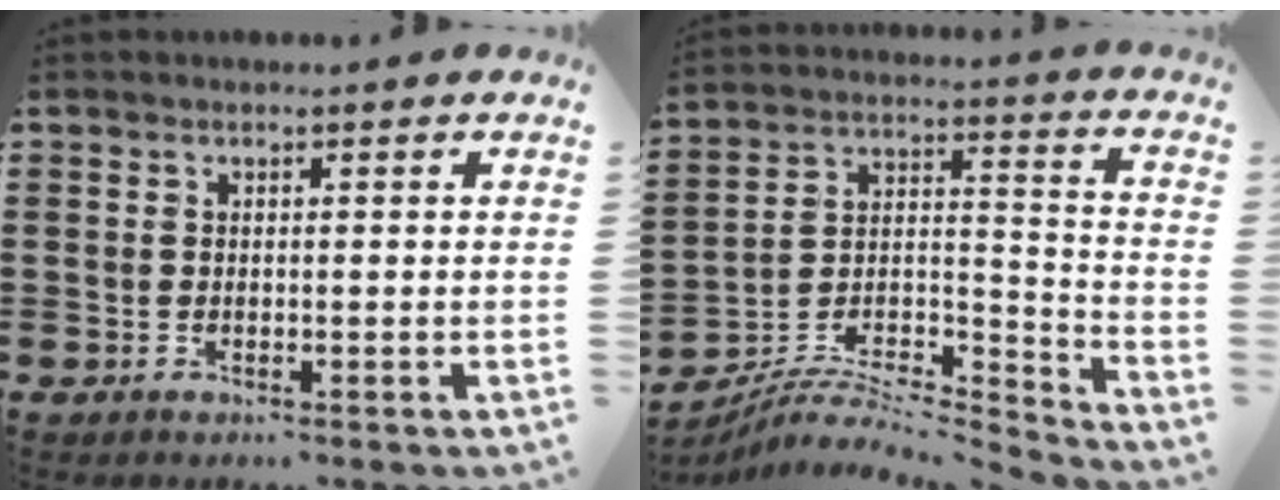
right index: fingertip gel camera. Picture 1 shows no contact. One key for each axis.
{"total": 6.4, "fx": -5.7, "fy": 1.7, "fz": 2.1, "tx": -0.035, "ty": 0.004, "tz": -0.115}